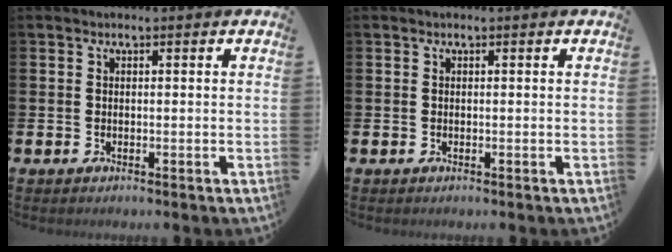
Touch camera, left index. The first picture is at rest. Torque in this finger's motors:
{"motor_torque": [-0.14, 0.14, 0.00, 0.00]}